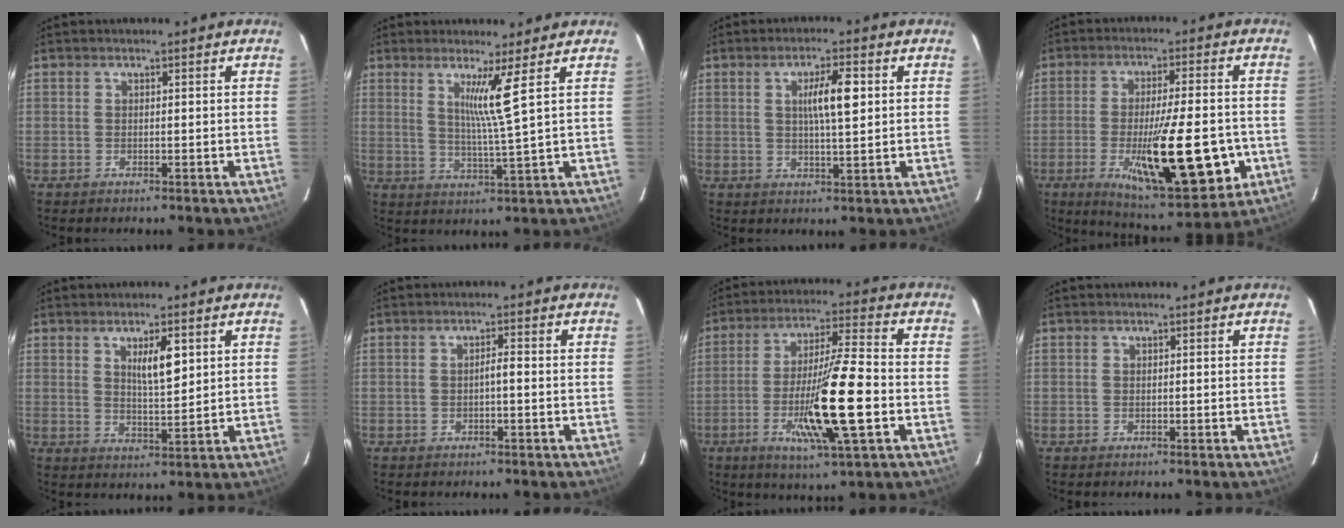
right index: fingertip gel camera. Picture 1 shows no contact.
{"total": 5.9, "force": [2.4, -2.0, 5.0], "torque": [-0.093, -0.021, 0.049]}
{"total": 6.5, "force": [1.4, 1.1, 6.3], "torque": [-0.112, 0.009, 0.028]}
{"total": 19.4, "force": [-5.3, 4.1, 18.2], "torque": [-0.280, -0.020, -0.066]}
{"total": 5.7, "force": [2.1, 1.5, 5.1], "torque": [-0.090, -0.001, 0.040]}
{"total": 1.8, "force": [-0.3, 0.5, 1.7], "torque": [-0.030, 0.005, -0.006]}
{"total": 16.0, "force": [-4.2, 1.0, 15.4], "torque": [-0.281, -0.012, -0.072]}
{"total": 0.0}